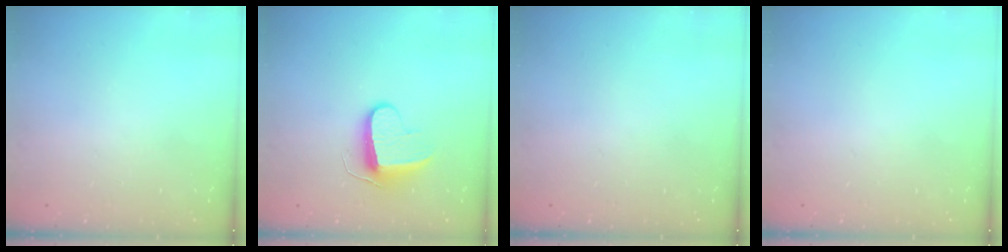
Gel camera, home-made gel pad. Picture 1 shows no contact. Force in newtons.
{"total": 9.0, "press": 9.0, "slide": 0.5}
{"total": 0.0}
{"total": 0.0}